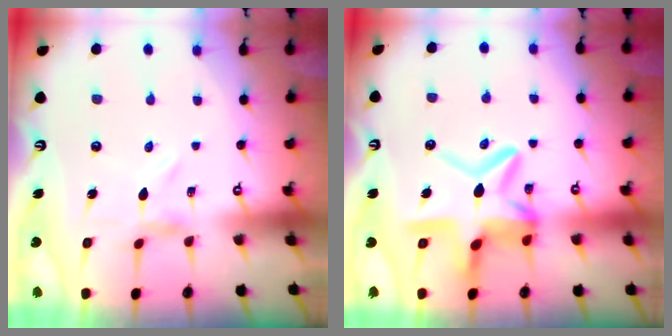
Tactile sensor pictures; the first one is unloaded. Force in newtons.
{"total": 14.4, "press": 14.4, "slide": 1.0}